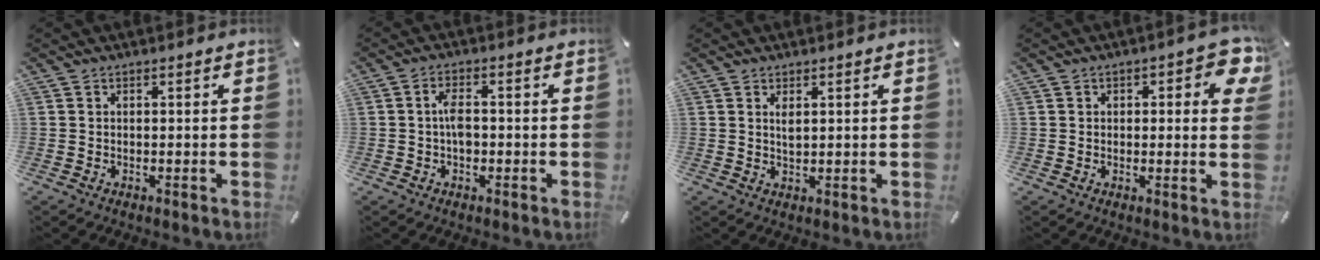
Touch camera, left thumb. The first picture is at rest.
{"total": 3.8, "force": [-0.5, 2.0, 3.2], "torque": [-0.059, 0.007, -0.008]}
{"total": 2.1, "force": [0.9, 0.8, 1.7], "torque": [-0.045, -0.001, 0.014]}
{"total": 5.2, "force": [1.7, 3.0, 3.9], "torque": [-0.038, -0.002, 0.022]}